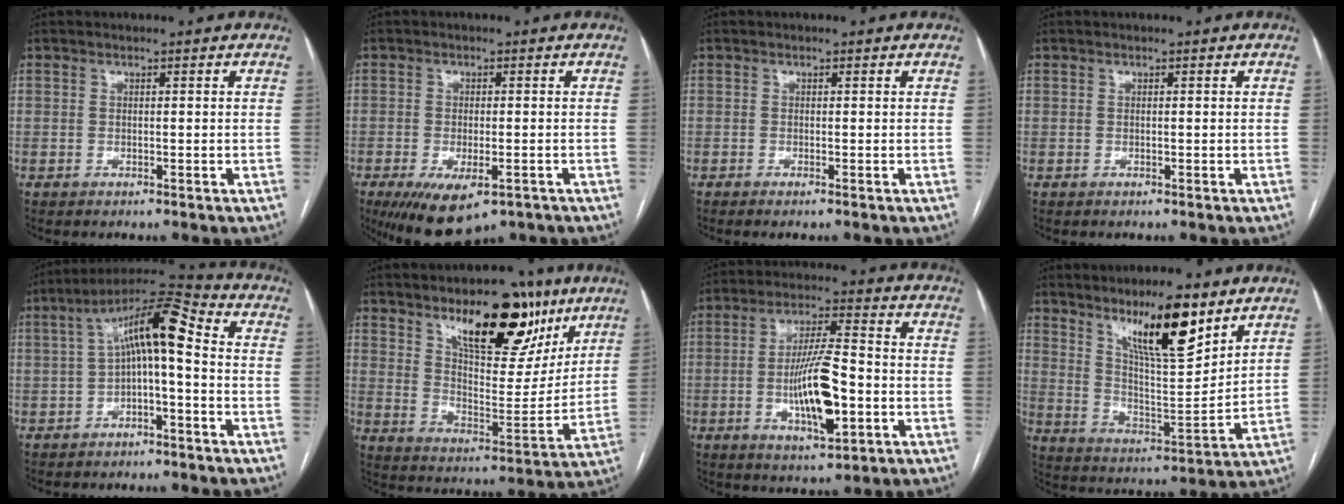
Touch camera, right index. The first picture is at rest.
{"total": 9.1, "force": [-5.3, 3.6, 6.5], "torque": [-0.110, -0.019, -0.078]}
{"total": 0.6, "force": [-0.4, -0.2, 0.4], "torque": [-0.009, 0.000, -0.010]}
{"total": 0.0}
{"total": 10.5, "force": [0.5, 2.2, 10.3], "torque": [-0.177, 0.050, 0.006]}
{"total": 16.8, "force": [10.9, 6.2, 11.2], "torque": [-0.148, -0.009, 0.177]}
{"total": 8.7, "force": [-1.7, 1.6, 8.4], "torque": [-0.155, -0.007, -0.028]}
{"total": 13.8, "force": [9.1, 2.3, 10.0], "torque": [-0.167, -0.009, 0.164]}